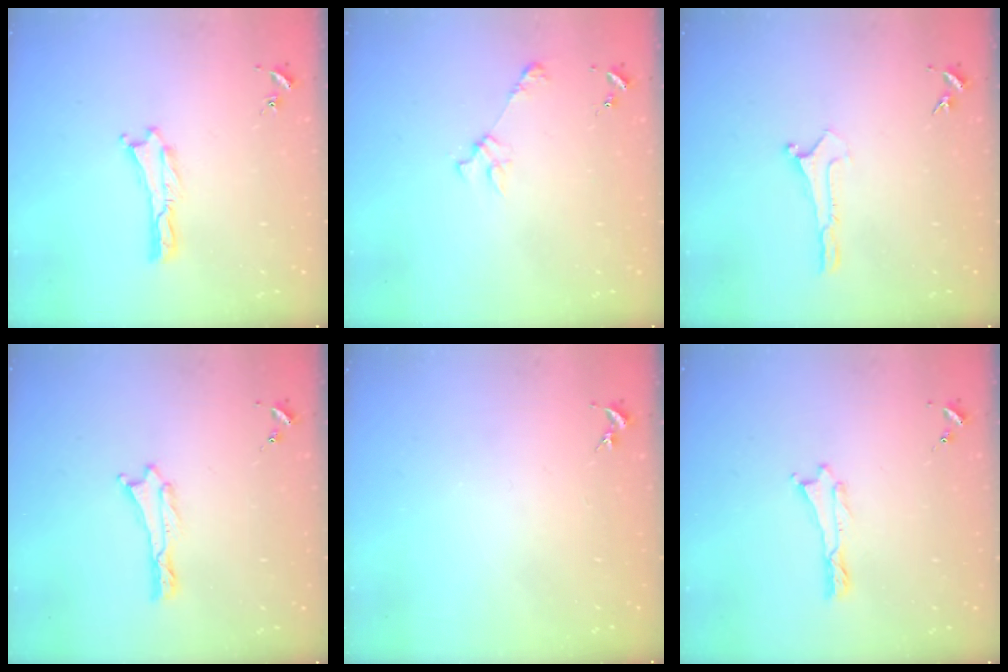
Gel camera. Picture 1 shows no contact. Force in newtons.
{"total": 2.4, "press": 2.4, "slide": 0.3}
{"total": 0.0}
{"total": 0.0}
{"total": 0.0}
{"total": 0.0}